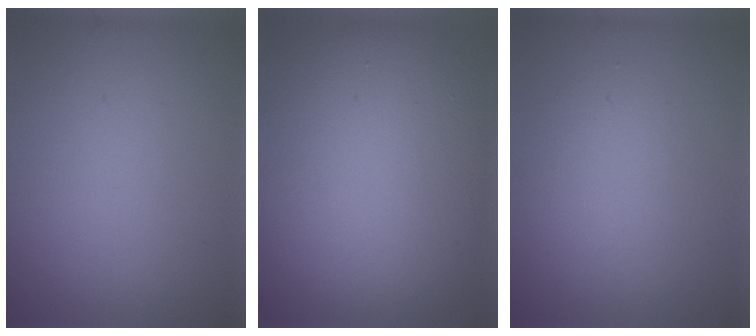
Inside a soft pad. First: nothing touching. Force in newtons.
{"total": 14.2, "press": 14.2, "slide": 1.1}
{"total": 2.3, "press": 2.3, "slide": 0.1}